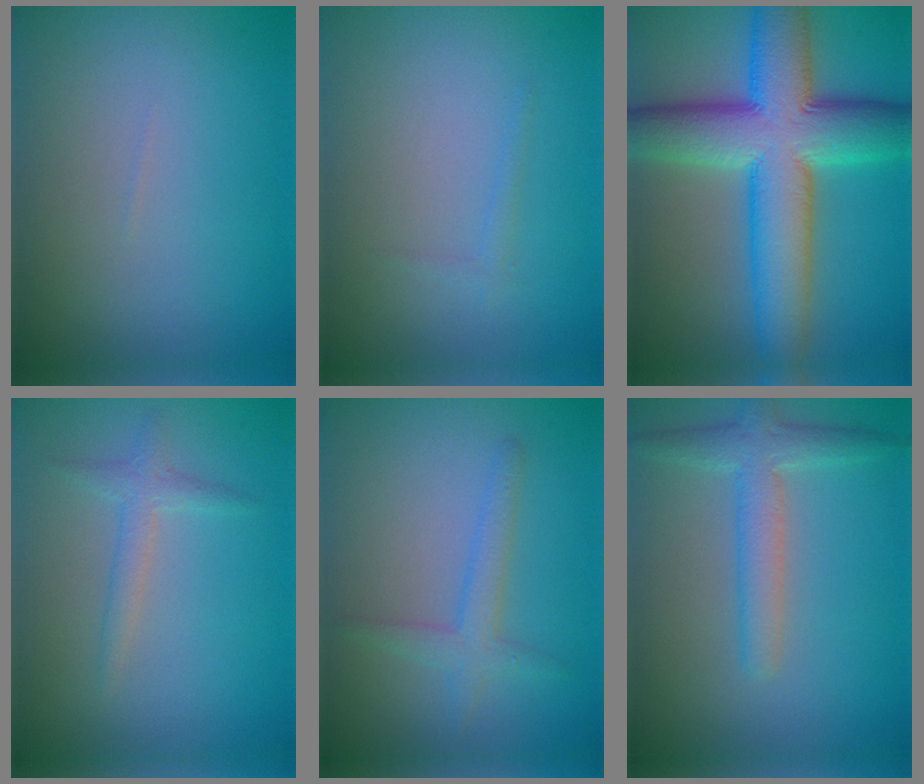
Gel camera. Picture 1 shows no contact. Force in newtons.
{"total": 0.7, "press": 0.7, "slide": 0.0}
{"total": 11.9, "press": 11.8, "slide": 0.4}
{"total": 1.7, "press": 1.7, "slide": 0.1}
{"total": 2.3, "press": 2.3, "slide": 0.1}
{"total": 3.4, "press": 3.4, "slide": 0.2}